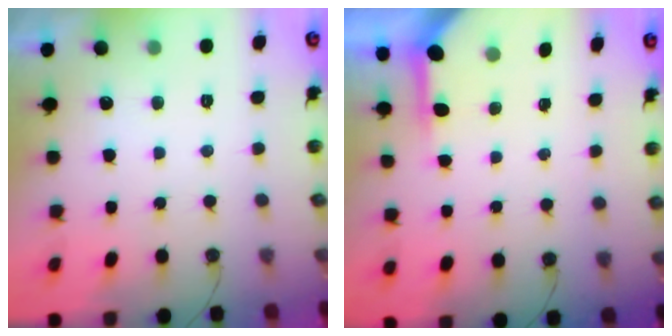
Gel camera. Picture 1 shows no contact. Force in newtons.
{"total": 4.0, "press": 4.0, "slide": 0.3}